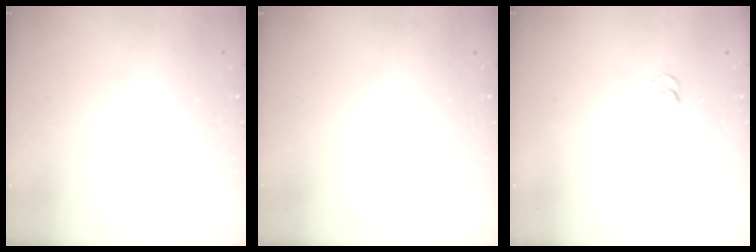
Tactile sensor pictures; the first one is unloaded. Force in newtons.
{"total": 0.0}
{"total": 4.6, "press": 4.4, "slide": 1.3}